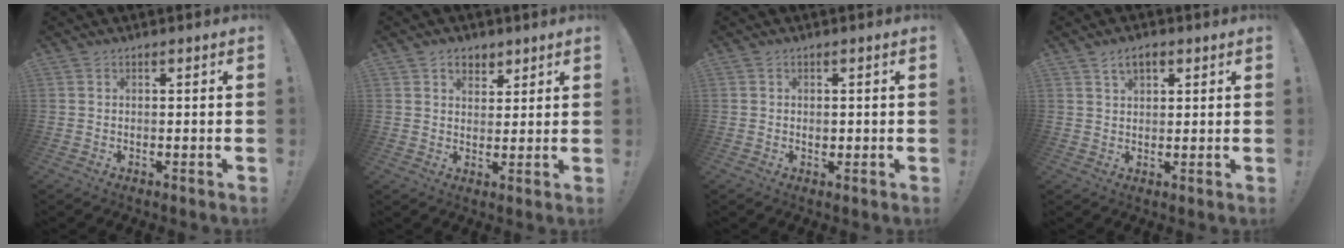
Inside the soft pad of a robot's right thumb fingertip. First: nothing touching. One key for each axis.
{"total": 5.0, "fx": 3.1, "fy": 3.7, "fz": 1.4, "tx": -0.010, "ty": -0.016, "tz": 0.057}
{"total": 0.9, "fx": 0.0, "fy": 0.7, "fz": 0.5, "tx": -0.003, "ty": 0.000, "tz": -0.002}
{"total": 4.4, "fx": 2.2, "fy": 2.5, "fz": 2.8, "tx": -0.039, "ty": -0.002, "tz": 0.037}